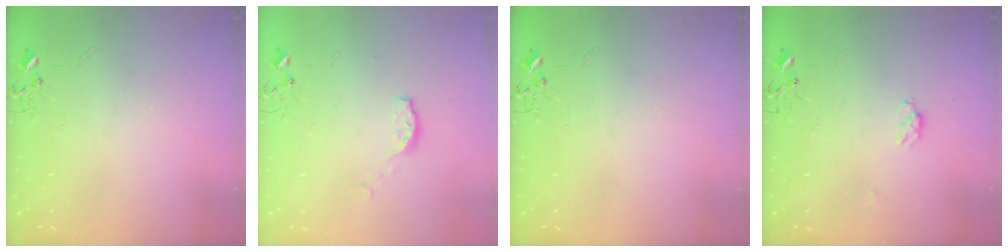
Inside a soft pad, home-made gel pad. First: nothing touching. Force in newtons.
{"total": 6.2, "press": 6.2, "slide": 0.3}
{"total": 0.0}
{"total": 4.4, "press": 4.4, "slide": 0.6}